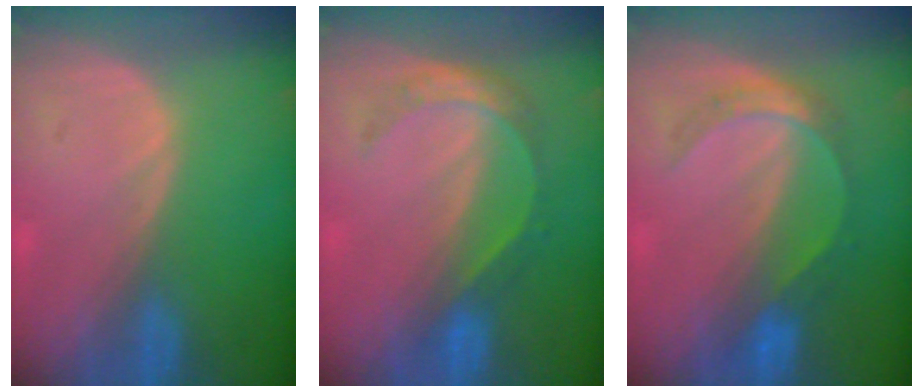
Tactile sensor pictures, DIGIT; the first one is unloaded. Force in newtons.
{"total": 5.7, "press": 4.9, "slide": 2.9}
{"total": 5.5, "press": 5.0, "slide": 2.2}